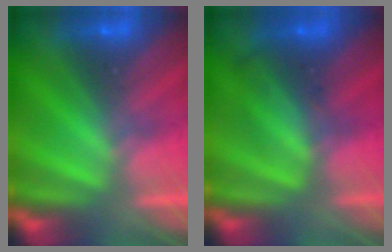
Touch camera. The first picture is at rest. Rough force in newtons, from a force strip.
{"total": 2.4}